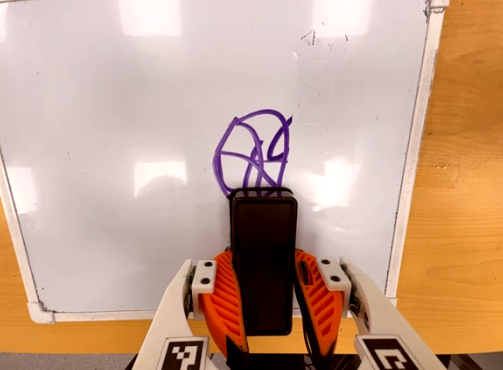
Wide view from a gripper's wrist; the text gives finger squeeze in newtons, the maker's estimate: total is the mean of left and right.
{"total": 10.9, "left": 8.3, "right": 13.4}